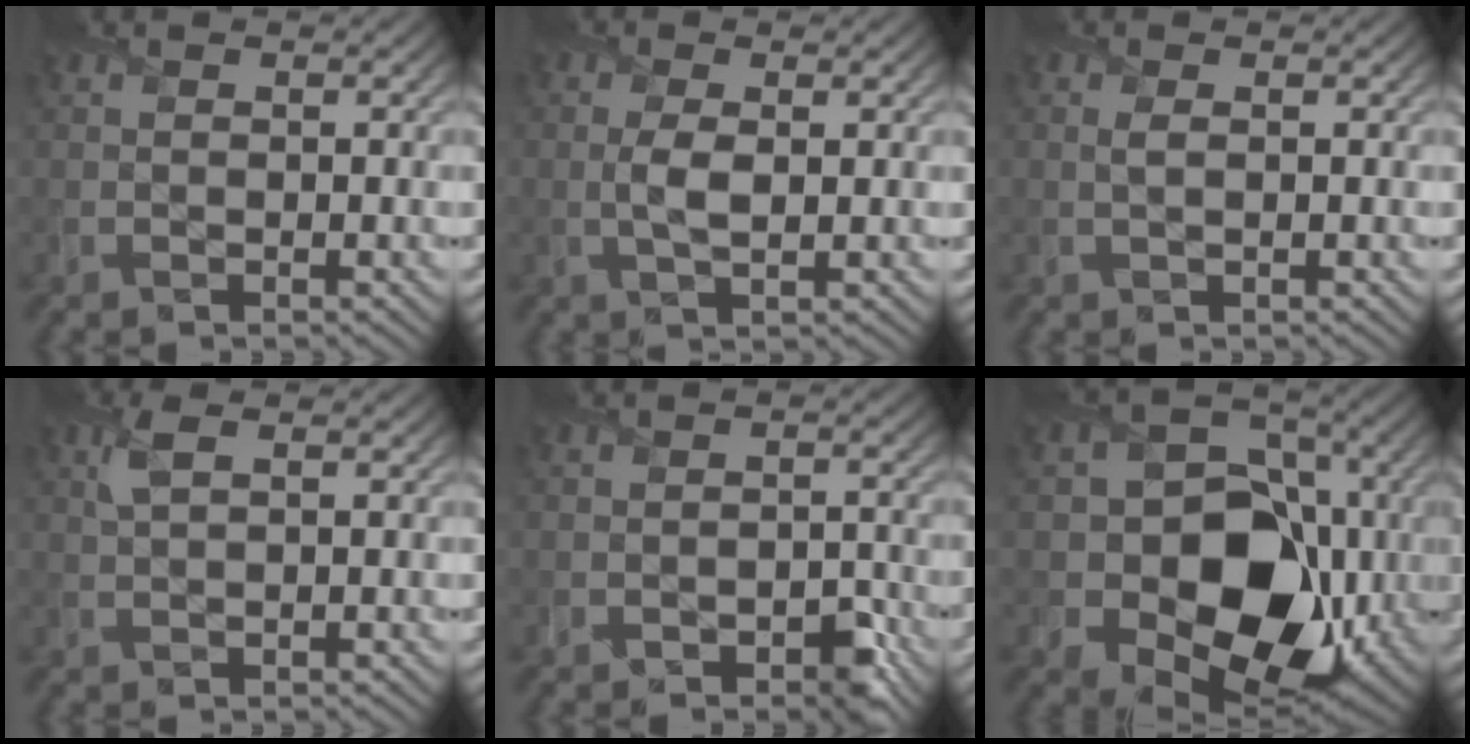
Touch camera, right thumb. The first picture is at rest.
{"total": 2.8, "force": [0.3, 1.1, 2.5], "torque": [-0.063, 0.000, 0.004]}
{"total": 1.1, "force": [0.3, 0.3, 1.0], "torque": [-0.026, 0.003, 0.005]}
{"total": 2.2, "force": [1.0, 0.8, 1.8], "torque": [-0.047, 0.008, 0.017]}
{"total": 3.2, "force": [-1.7, 2.1, 1.5], "torque": [-0.017, -0.003, -0.029]}
{"total": 15.0, "force": [-2.6, 11.2, 9.7], "torque": [-0.138, -0.014, -0.063]}